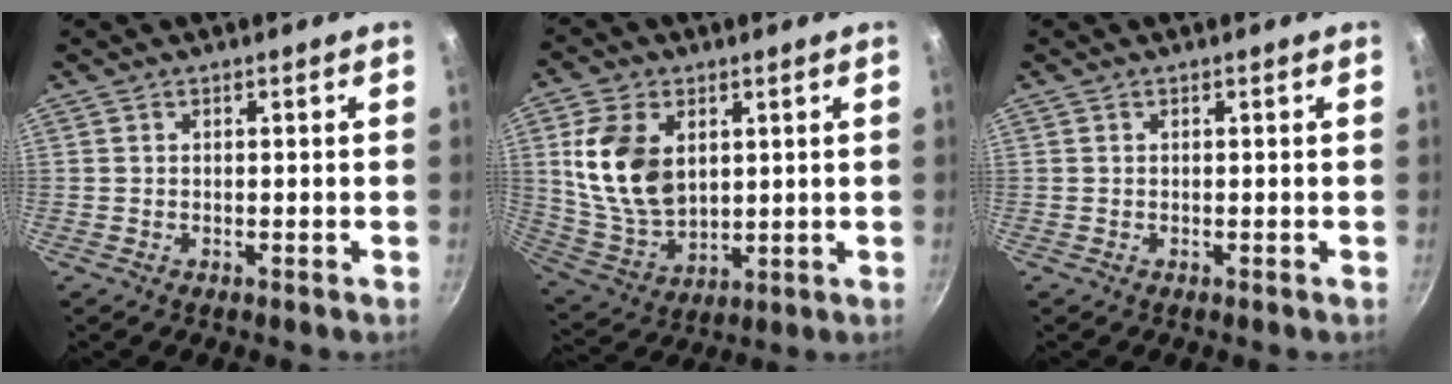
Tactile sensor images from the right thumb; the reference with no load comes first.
{"total": 14.6, "force": [3.5, 9.8, 10.3], "torque": [-0.177, -0.023, 0.080]}
{"total": 0.0}